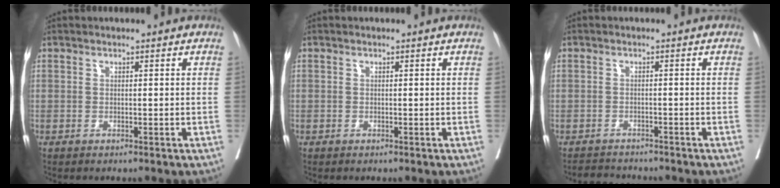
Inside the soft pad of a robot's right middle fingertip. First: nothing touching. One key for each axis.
{"total": 0.7, "fx": -0.1, "fy": 0.7, "fz": -0.1, "tx": 0.004, "ty": 0.006, "tz": -0.007}
{"total": 3.4, "fx": -3.2, "fy": 0.9, "fz": -0.1, "tx": 0.003, "ty": -0.009, "tz": -0.053}